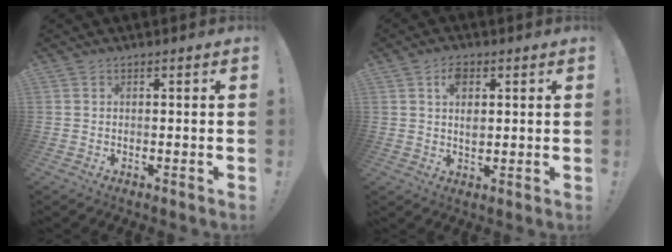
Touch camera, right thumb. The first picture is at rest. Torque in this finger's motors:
{"motor_torque": [0.05, 0.24, 0.19, -0.04, 0.23]}